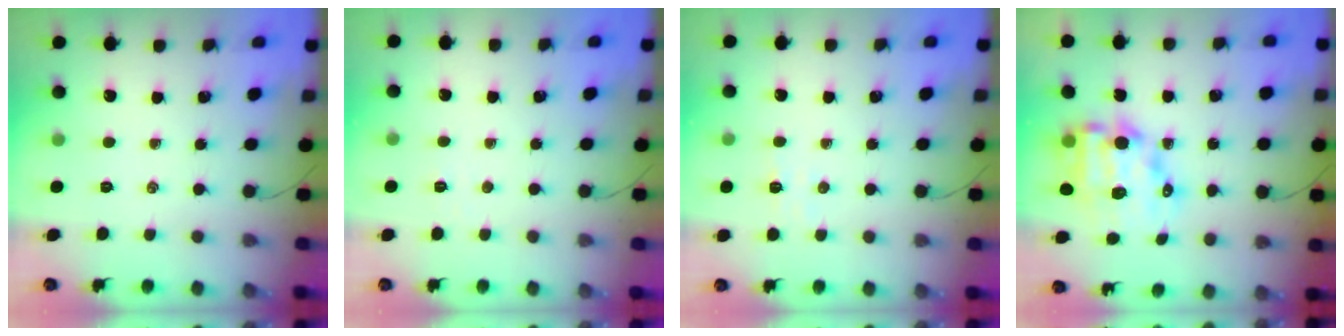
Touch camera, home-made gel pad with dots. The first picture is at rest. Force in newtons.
{"total": 1.9, "press": 1.8, "slide": 0.6}
{"total": 3.8, "press": 3.7, "slide": 1.0}
{"total": 13.2, "press": 12.9, "slide": 2.8}